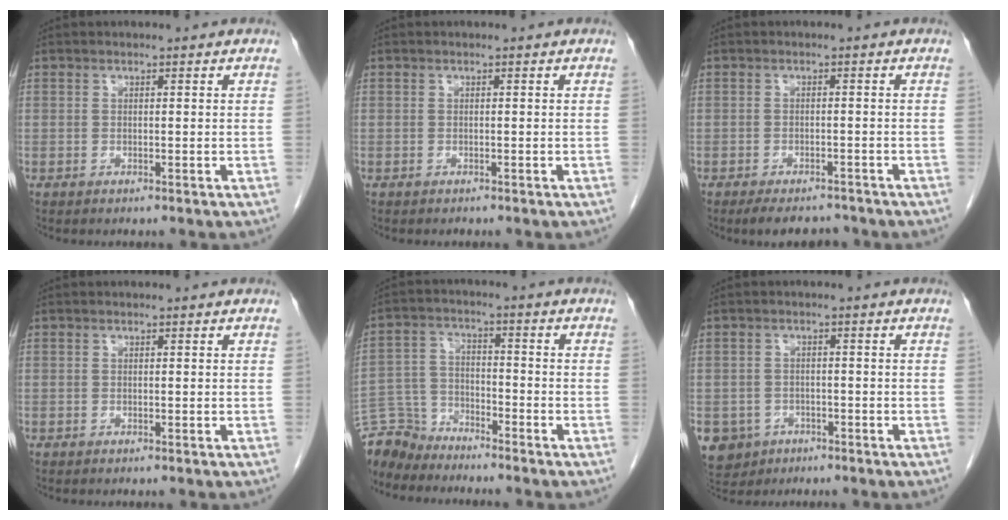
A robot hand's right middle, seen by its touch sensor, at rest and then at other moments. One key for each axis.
{"total": 0.0}
{"total": 5.3, "fx": -4.6, "fy": 1.8, "fz": 1.9, "tx": -0.024, "ty": -0.007, "tz": -0.066}
{"total": 0.0}
{"total": 7.2, "fx": -7.0, "fy": 1.8, "fz": -0.3, "tx": 0.002, "ty": 0.004, "tz": -0.139}
{"total": 6.4, "fx": -3.3, "fy": 5.4, "fz": 1.1, "tx": -0.024, "ty": 0.004, "tz": -0.046}